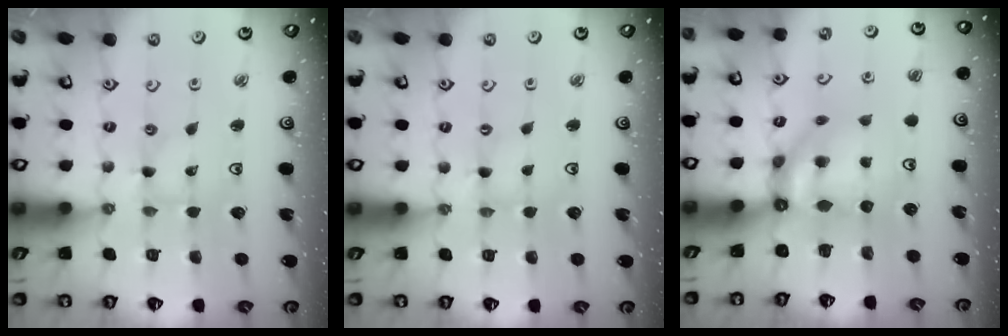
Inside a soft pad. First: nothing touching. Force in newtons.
{"total": 0.0}
{"total": 7.3, "press": 7.3, "slide": 0.5}